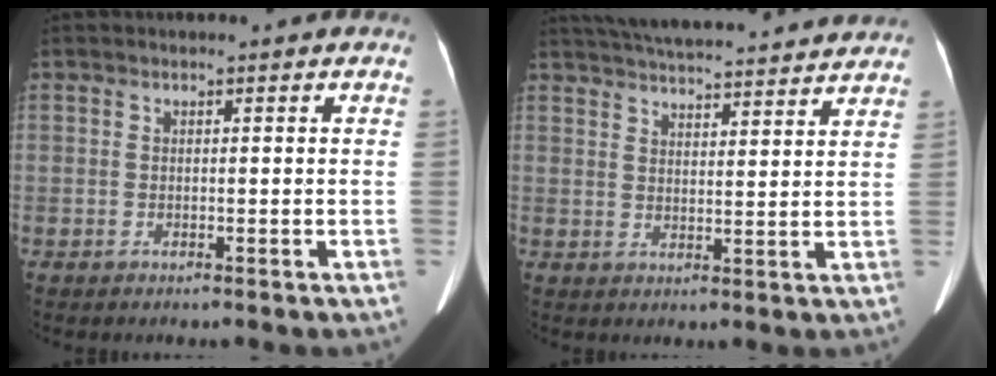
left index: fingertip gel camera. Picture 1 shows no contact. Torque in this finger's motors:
{"motor_torque": [0.83, -1.31, 0.27, 0.11]}